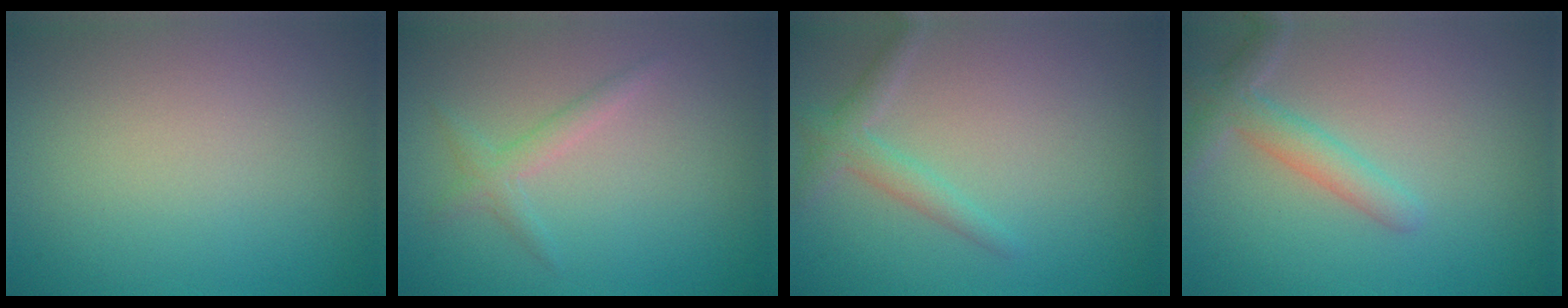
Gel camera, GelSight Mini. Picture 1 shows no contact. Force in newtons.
{"total": 1.5, "press": 1.5, "slide": 0.1}
{"total": 2.1, "press": 2.1, "slide": 0.1}
{"total": 2.8, "press": 2.8, "slide": 0.2}